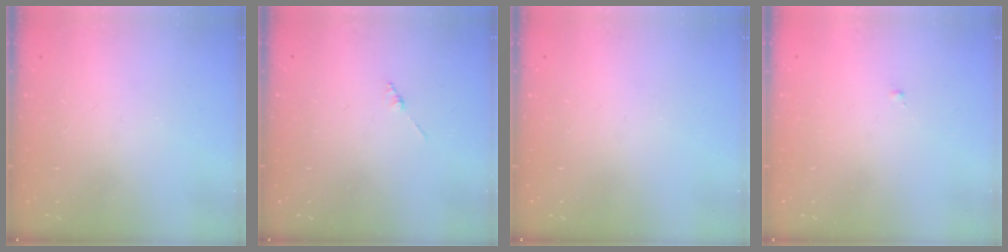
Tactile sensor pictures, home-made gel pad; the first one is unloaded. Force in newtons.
{"total": 1.3, "press": 1.3, "slide": 0.3}
{"total": 0.0}
{"total": 0.6, "press": 0.6, "slide": 0.2}